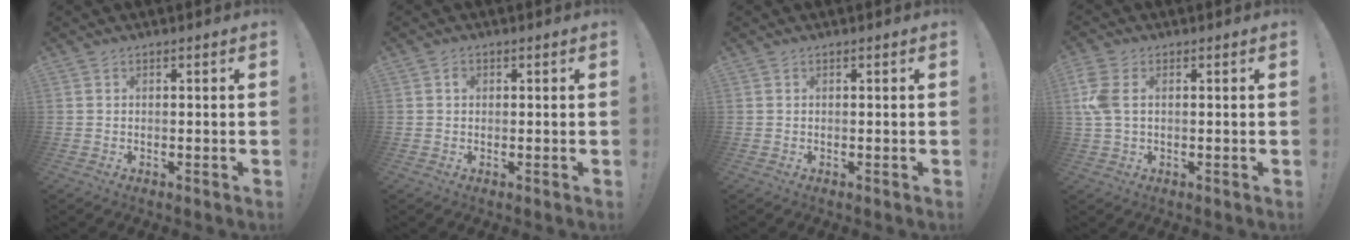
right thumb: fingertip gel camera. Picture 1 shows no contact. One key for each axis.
{"total": 1.0, "fx": 0.2, "fy": 0.8, "fz": 0.5, "tx": -0.002, "ty": 0.001, "tz": 0.002}
{"total": 0.0}
{"total": 6.3, "fx": 1.3, "fy": 3.8, "fz": 4.9, "tx": -0.123, "ty": 0.004, "tz": 0.023}